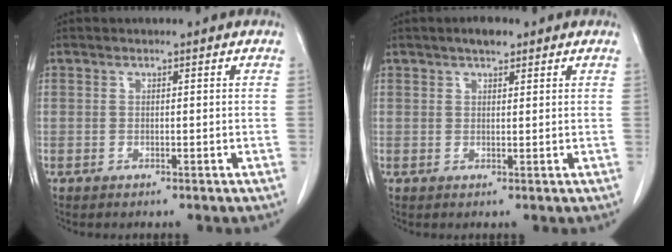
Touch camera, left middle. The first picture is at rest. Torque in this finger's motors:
{"motor_torque": [0.34, -0.27, -0.01, 0.01]}